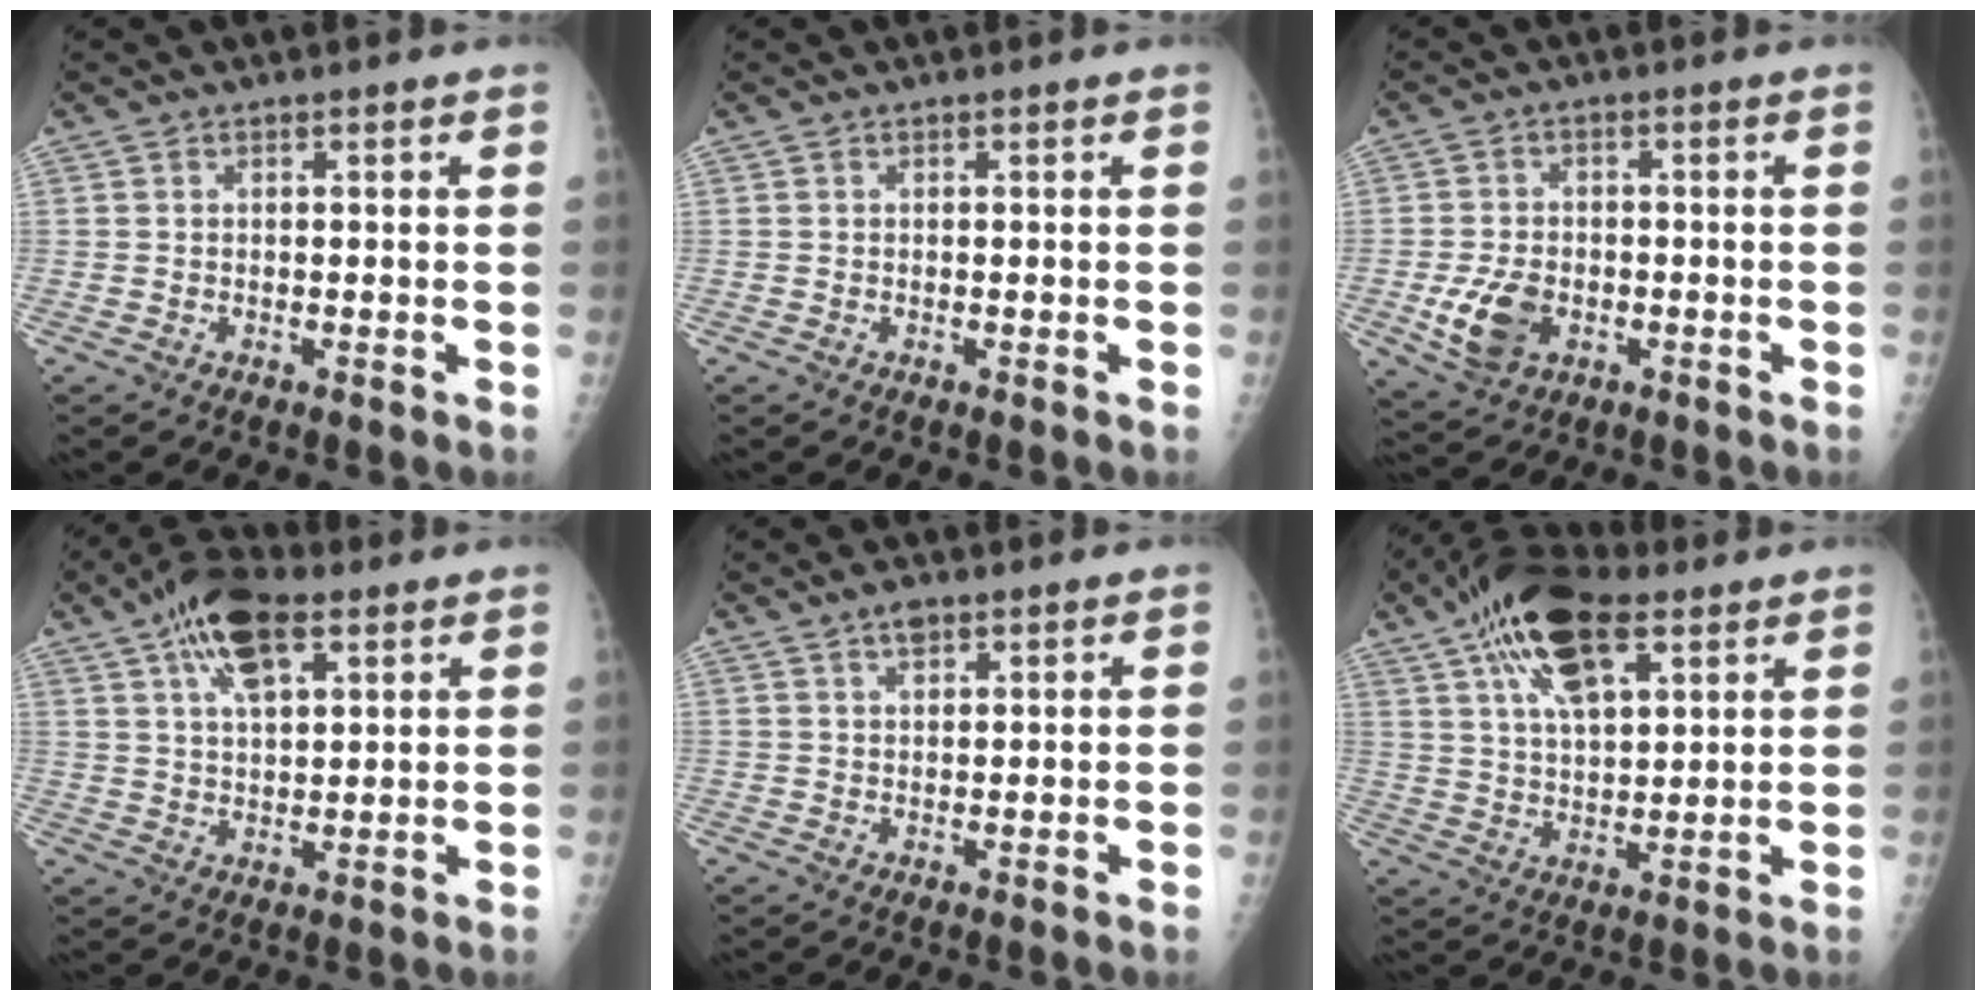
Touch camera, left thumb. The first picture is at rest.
{"total": 0.0}
{"total": 7.6, "force": [-2.1, 5.2, 5.0], "torque": [-0.082, 0.004, -0.031]}
{"total": 11.7, "force": [6.0, 5.3, 8.4], "torque": [-0.129, -0.004, 0.102]}
{"total": 2.5, "force": [1.8, 1.2, 1.3], "torque": [-0.014, -0.007, 0.029]}
{"total": 16.1, "force": [8.5, 7.2, 11.6], "torque": [-0.181, -0.009, 0.146]}